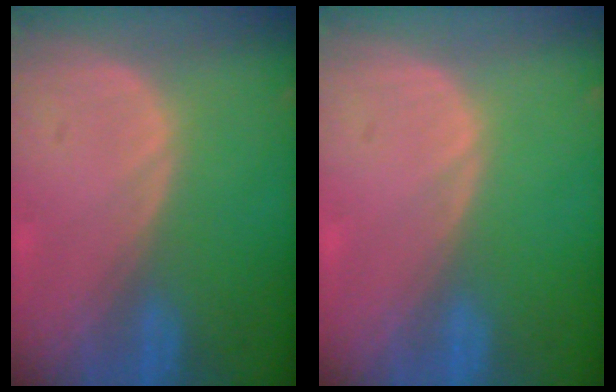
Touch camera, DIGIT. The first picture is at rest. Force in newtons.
{"total": 0.0}